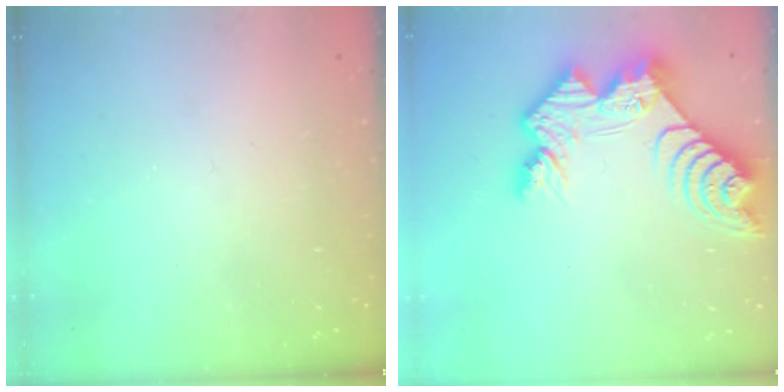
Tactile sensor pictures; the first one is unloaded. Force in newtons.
{"total": 13.9, "press": 13.9, "slide": 1.0}